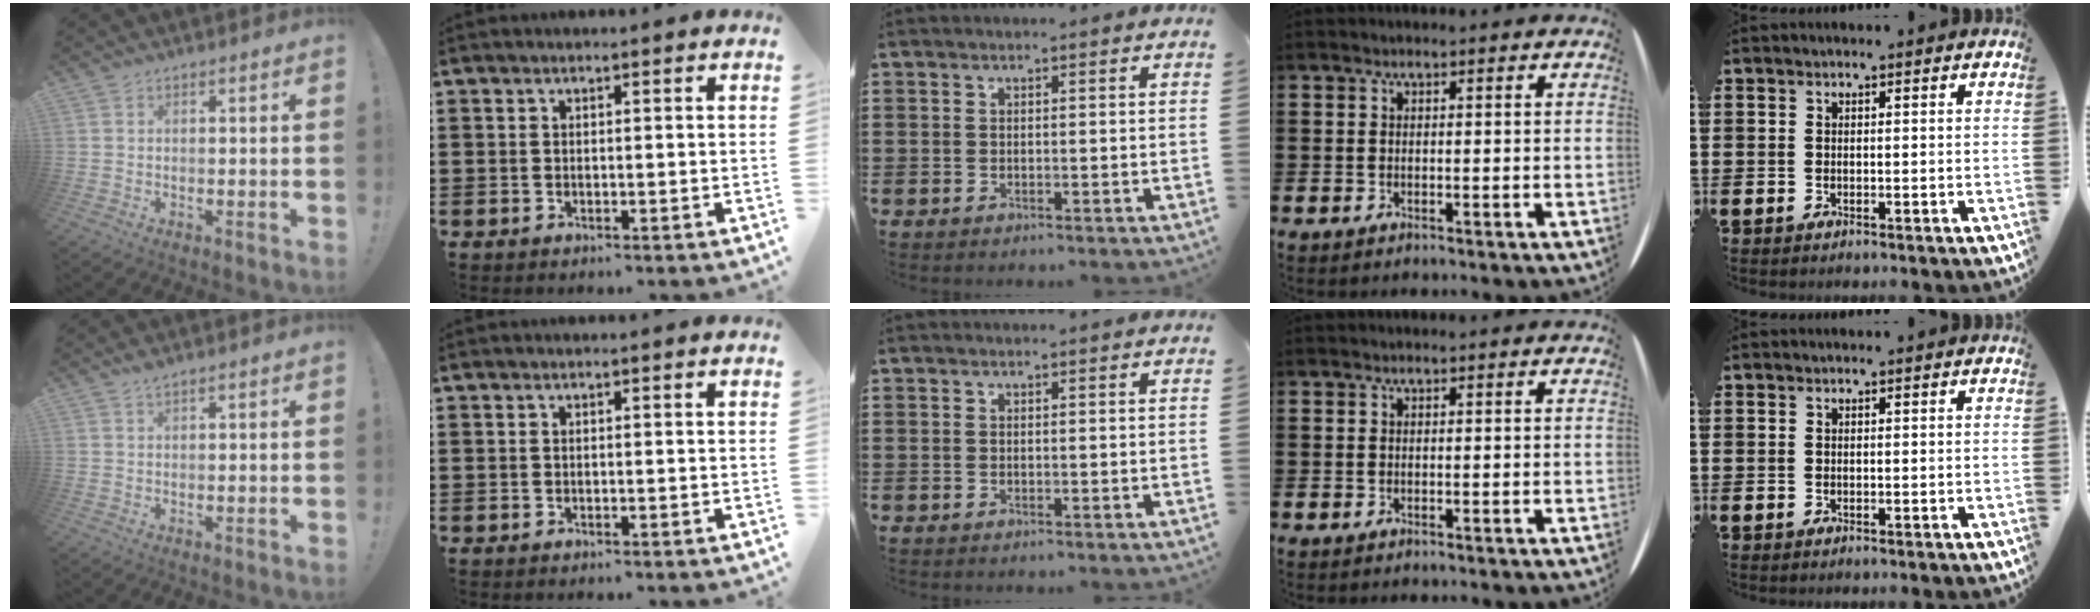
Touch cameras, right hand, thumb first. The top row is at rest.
{"thumb": {"total": 1.3, "force": [1.1, 0.2, 0.6], "torque": [-0.010, -0.002, 0.020]}}